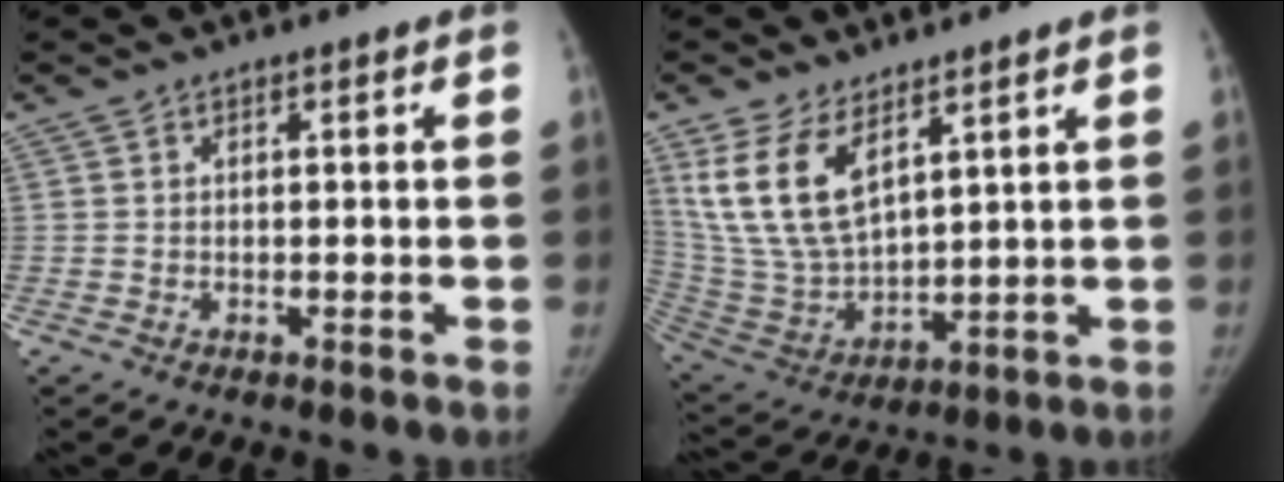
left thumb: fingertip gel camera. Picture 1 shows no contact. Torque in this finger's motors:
{"motor_torque": [2.58, 2.44, 1.33, -0.78, 0.36]}